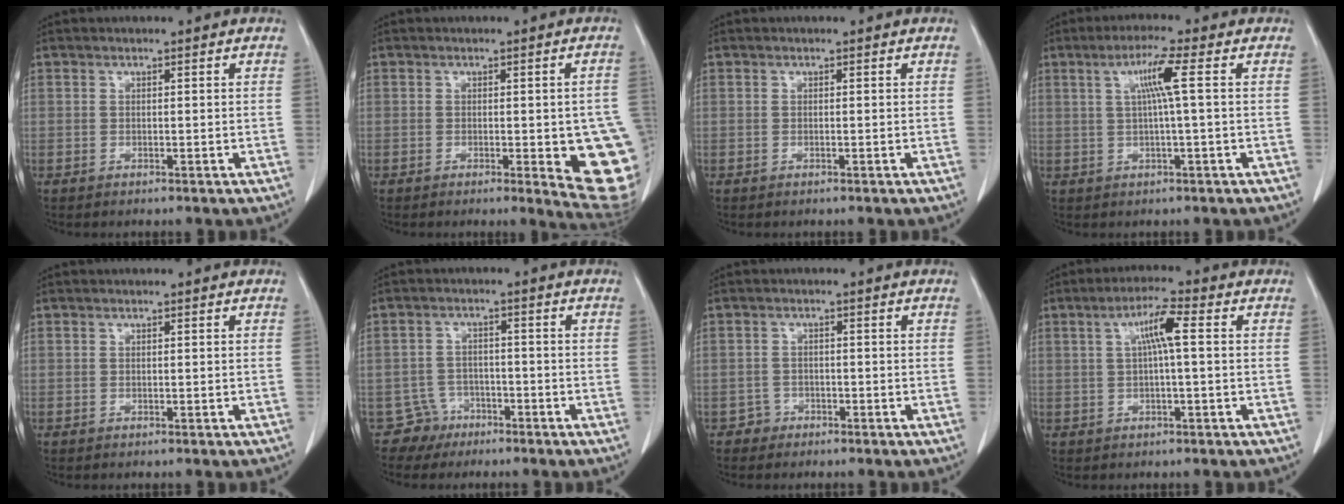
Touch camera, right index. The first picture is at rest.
{"total": 11.6, "force": [-2.3, 2.4, 11.1], "torque": [-0.092, -0.005, -0.019]}
{"total": 0.0}
{"total": 5.2, "force": [1.1, -0.8, 5.0], "torque": [-0.093, 0.009, 0.022]}
{"total": 0.0}
{"total": 4.0, "force": [-2.6, 2.8, -0.8], "torque": [0.015, 0.011, -0.046]}
{"total": 1.8, "force": [-1.2, 1.2, -0.5], "torque": [0.008, 0.009, -0.026]}
{"total": 5.1, "force": [1.0, 0.4, 4.9], "torque": [-0.092, 0.014, 0.017]}